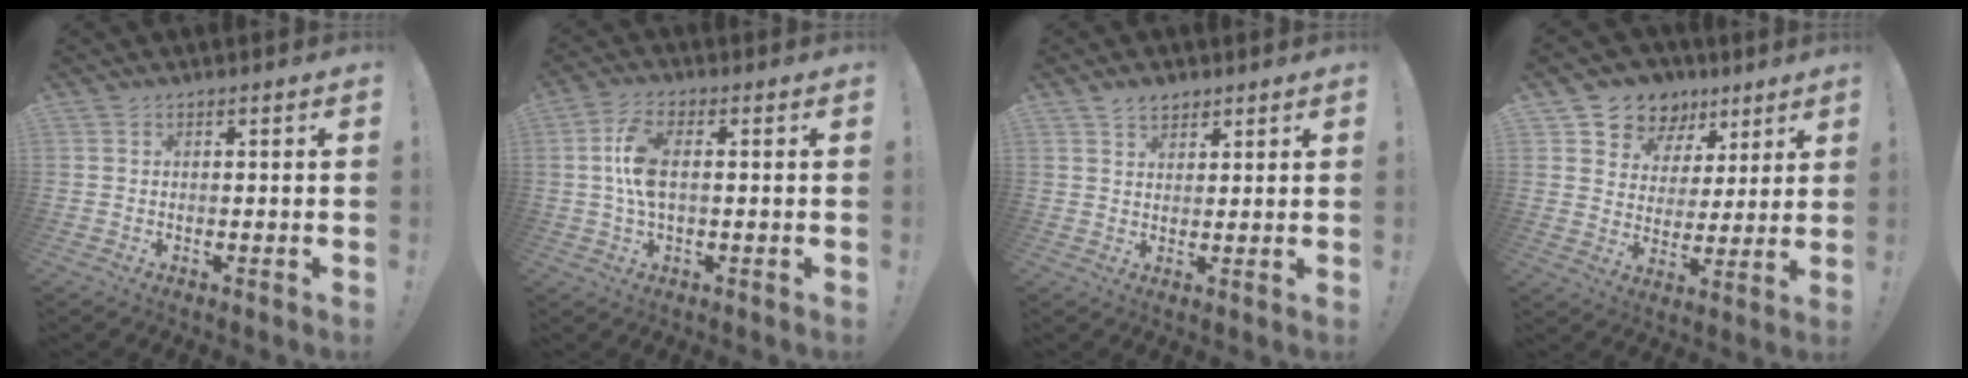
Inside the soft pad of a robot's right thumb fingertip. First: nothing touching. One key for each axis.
{"total": 9.0, "fx": 0.4, "fy": 3.8, "fz": 8.1, "tx": -0.164, "ty": -0.004, "tz": 0.006}
{"total": 4.0, "fx": 2.9, "fy": 2.5, "fz": 1.2, "tx": -0.012, "ty": -0.014, "tz": 0.053}
{"total": 9.2, "fx": 5.2, "fy": 7.4, "fz": 2.0, "tx": -0.032, "ty": -0.037, "tz": 0.104}